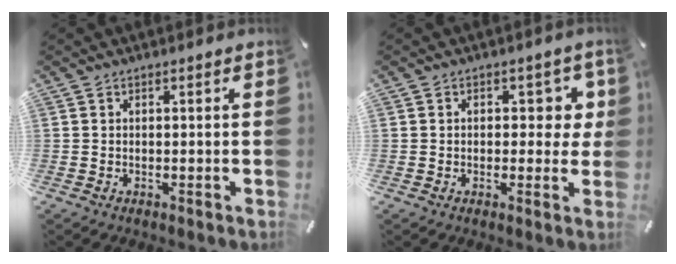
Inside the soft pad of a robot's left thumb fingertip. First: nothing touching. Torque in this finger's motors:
{"motor_torque": [0.04, 0.00, -0.17, -0.08, -0.06]}